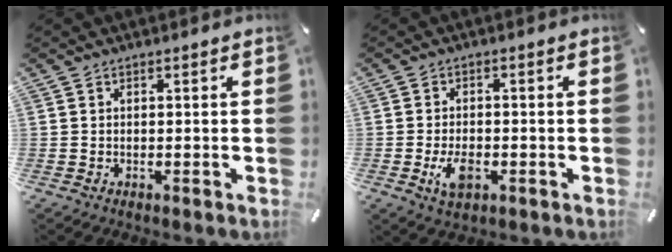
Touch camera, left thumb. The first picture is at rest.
{"total": 5.3, "force": [-1.8, 3.0, 3.9], "torque": [-0.076, 0.000, -0.034]}